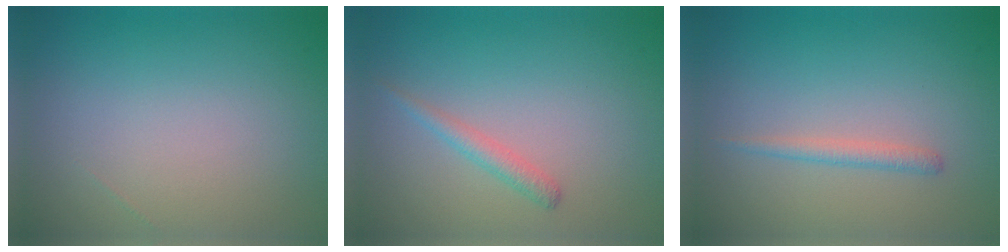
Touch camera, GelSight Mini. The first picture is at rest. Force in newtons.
{"total": 1.4, "press": 1.4, "slide": 0.2}
{"total": 1.3, "press": 1.3, "slide": 0.0}